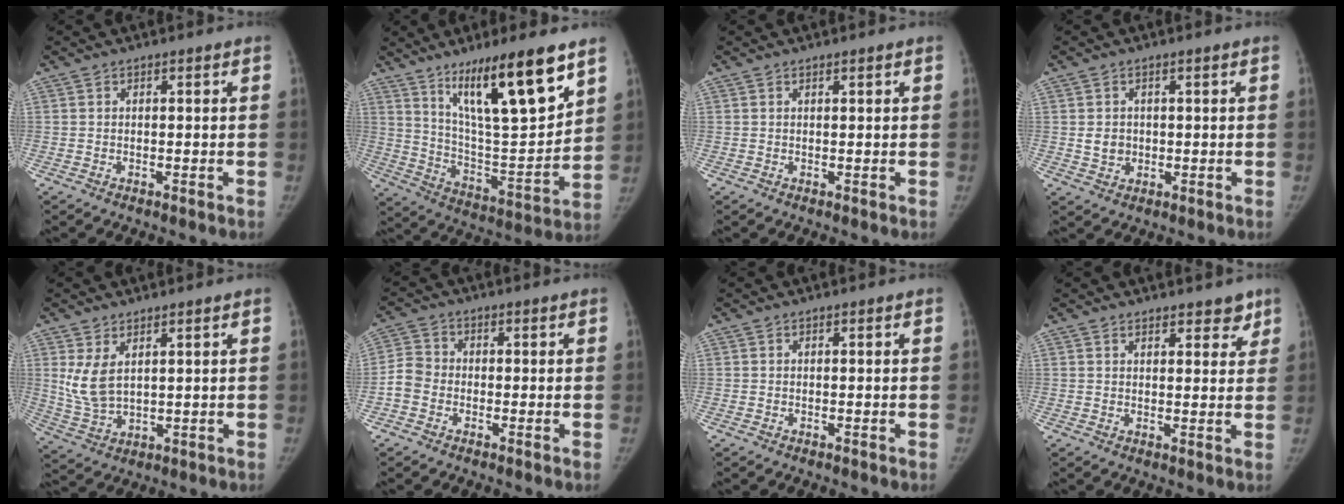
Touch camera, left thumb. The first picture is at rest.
{"total": 21.3, "force": [12.8, 4.4, 16.5], "torque": [-0.243, -0.065, 0.226]}
{"total": 0.5, "force": [0.4, 0.1, 0.4], "torque": [-0.006, -0.001, 0.007]}
{"total": 3.1, "force": [0.2, 2.7, 1.5], "torque": [-0.014, -0.001, 0.011]}
{"total": 6.7, "force": [2.8, 3.4, 5.1], "torque": [-0.100, -0.019, 0.070]}
{"total": 4.3, "force": [-1.4, 3.7, 1.9], "torque": [-0.030, 0.010, -0.038]}
{"total": 0.0}
{"total": 4.8, "force": [3.8, 2.2, 2.1], "torque": [0.006, -0.019, 0.052]}